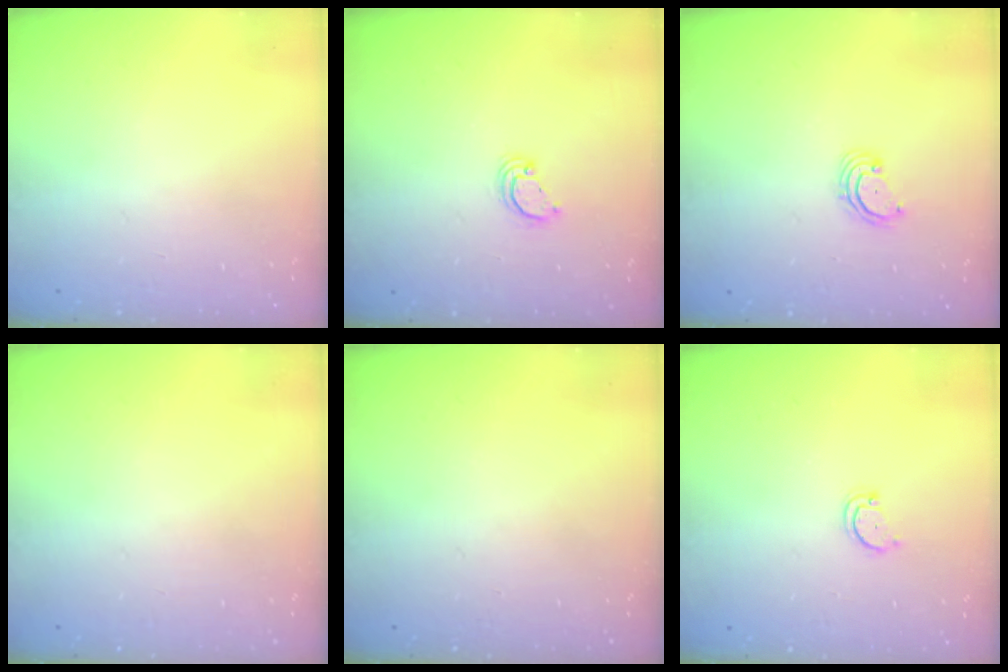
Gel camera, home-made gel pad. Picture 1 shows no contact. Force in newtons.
{"total": 3.4, "press": 3.4, "slide": 0.2}
{"total": 2.6, "press": 2.6, "slide": 0.3}
{"total": 0.0}
{"total": 0.0}
{"total": 2.8, "press": 2.8, "slide": 0.3}